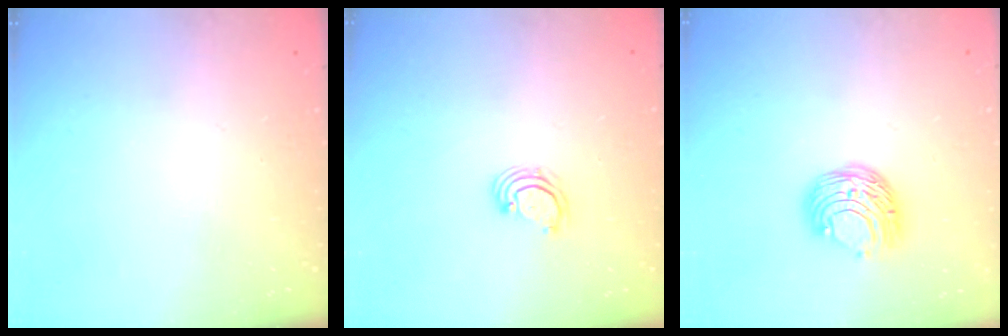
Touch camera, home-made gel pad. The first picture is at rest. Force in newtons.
{"total": 2.7, "press": 2.7, "slide": 0.7}
{"total": 8.7, "press": 8.6, "slide": 0.6}